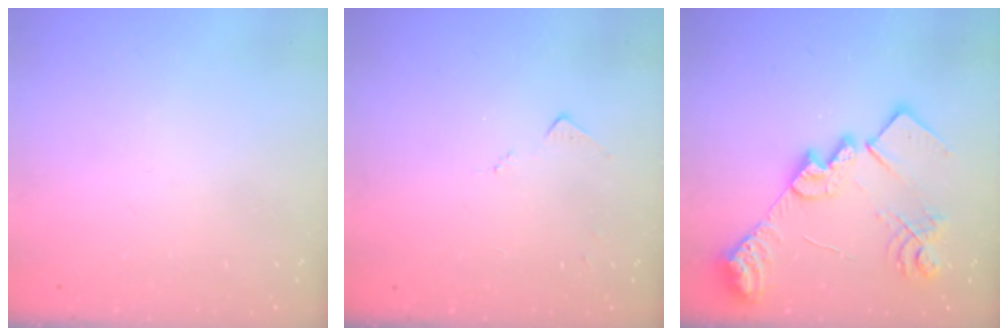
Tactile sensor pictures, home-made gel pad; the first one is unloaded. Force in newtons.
{"total": 5.5, "press": 5.4, "slide": 0.8}
{"total": 22.1, "press": 22.1, "slide": 1.4}